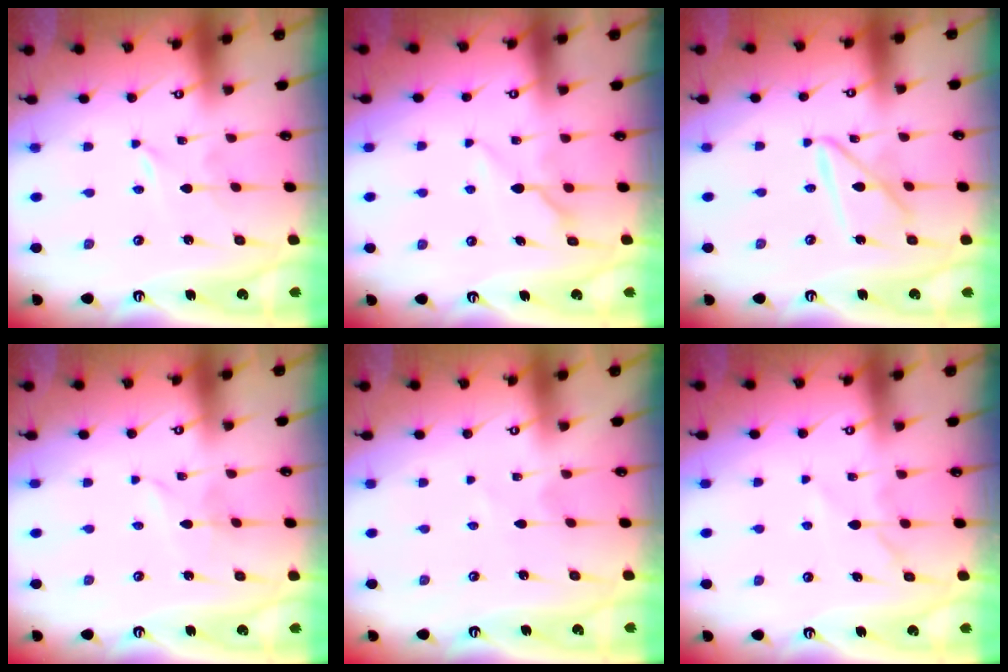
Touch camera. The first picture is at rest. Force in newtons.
{"total": 6.7, "press": 6.7, "slide": 0.2}
{"total": 10.5, "press": 10.5, "slide": 1.0}
{"total": 1.8, "press": 1.8, "slide": 0.2}
{"total": 1.8, "press": 1.7, "slide": 0.3}
{"total": 6.2, "press": 6.1, "slide": 0.5}